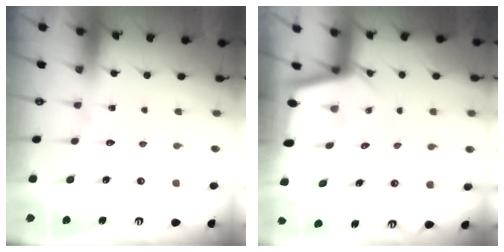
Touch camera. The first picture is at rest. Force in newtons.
{"total": 2.3, "press": 2.3, "slide": 0.1}